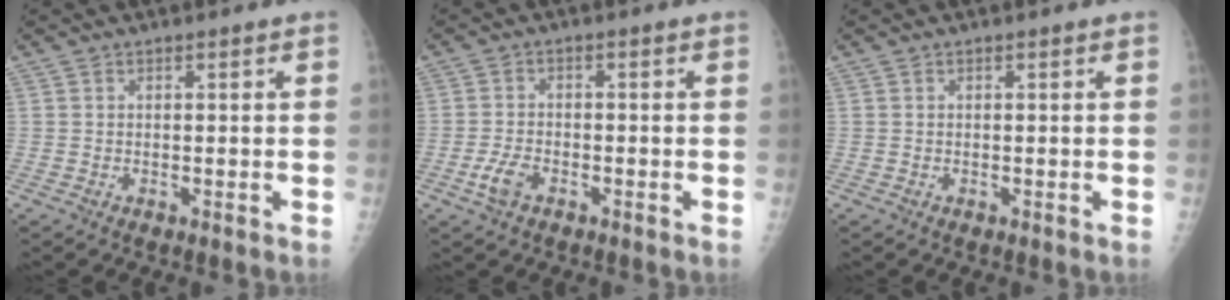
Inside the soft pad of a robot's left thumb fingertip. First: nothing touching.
{"total": 3.8, "force": [-1.9, 2.2, 2.5], "torque": [-0.054, 0.009, -0.037]}
{"total": 0.0}